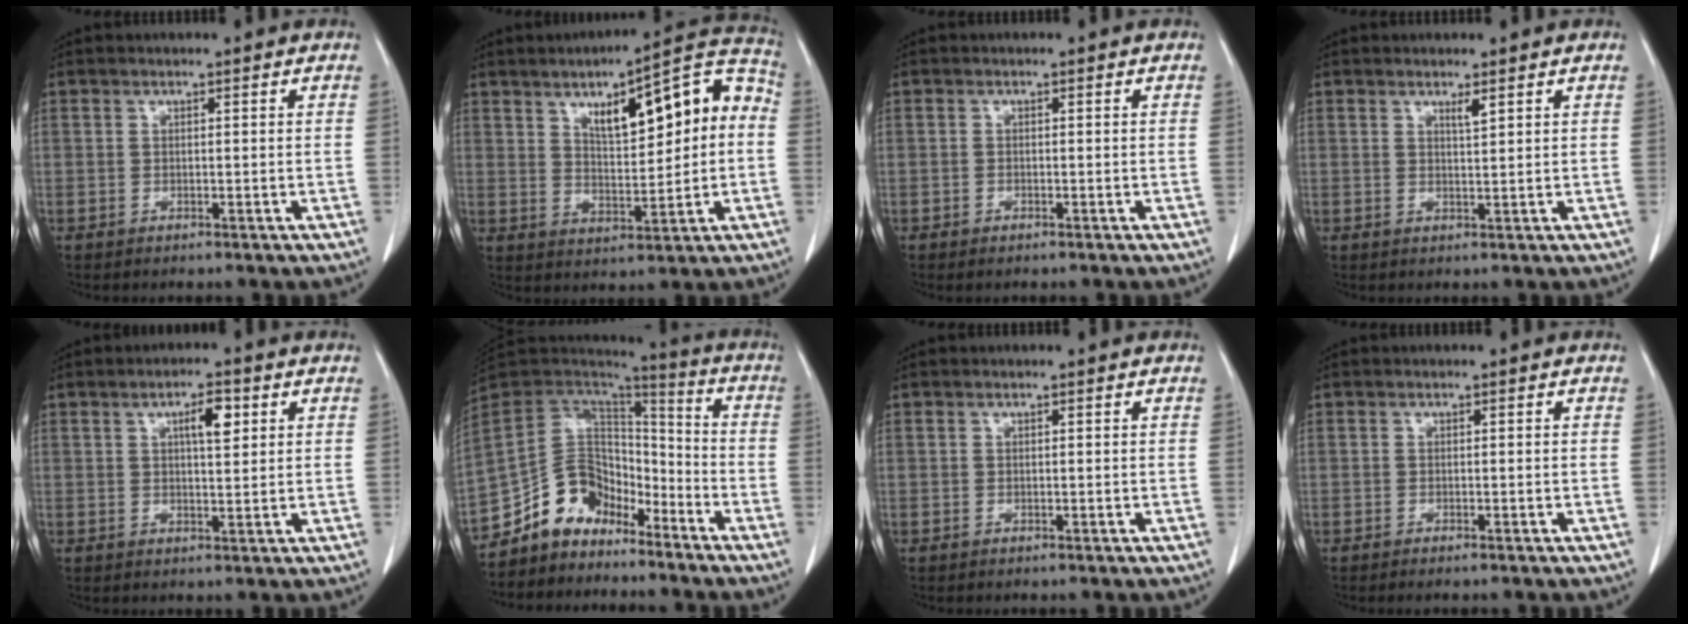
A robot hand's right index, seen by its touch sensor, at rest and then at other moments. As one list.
[{"total": 14.2, "force": [3.0, 4.7, 13.0], "torque": [-0.173, 0.043, 0.047]}, {"total": 0.8, "force": [-0.6, 0.3, 0.4], "torque": [-0.011, -0.002, -0.006]}, {"total": 1.4, "force": [1.0, 0.0, 1.0], "torque": [-0.022, -0.004, 0.020]}, {"total": 4.4, "force": [1.7, 1.1, 3.9], "torque": [-0.065, 0.003, 0.028]}, {"total": 11.9, "force": [-9.2, 7.0, 2.8], "torque": [-0.043, 0.067, -0.168]}, {"total": 0.0}, {"total": 1.2, "force": [-1.0, 0.0, 0.8], "torque": [-0.012, -0.002, -0.012]}]